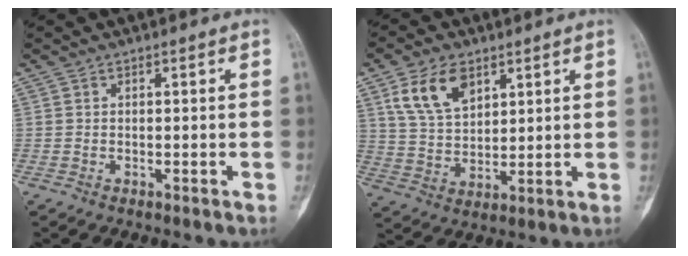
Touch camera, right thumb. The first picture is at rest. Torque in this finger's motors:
{"motor_torque": [-0.08, 0.14, 0.28, -0.14, 0.12]}